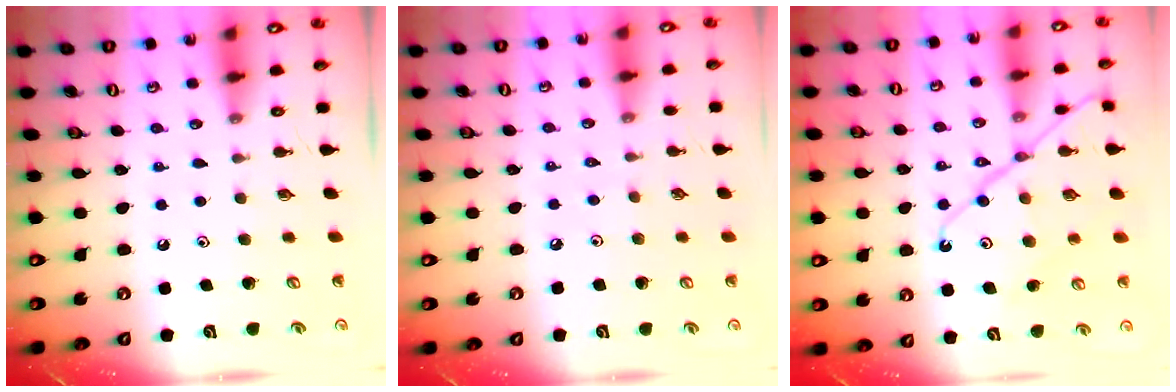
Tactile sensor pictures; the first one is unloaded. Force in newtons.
{"total": 2.3, "press": 2.3, "slide": 0.4}
{"total": 16.1, "press": 16.0, "slide": 1.6}